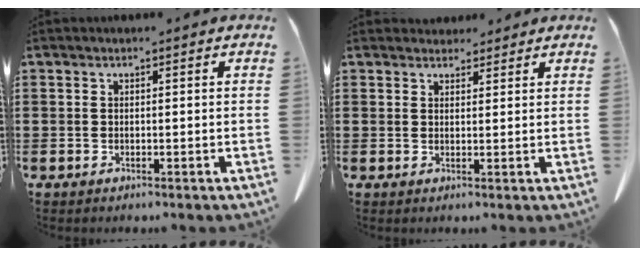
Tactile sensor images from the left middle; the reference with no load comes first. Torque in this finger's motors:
{"motor_torque": [0.76, 0.49, 0.03, 0.01]}